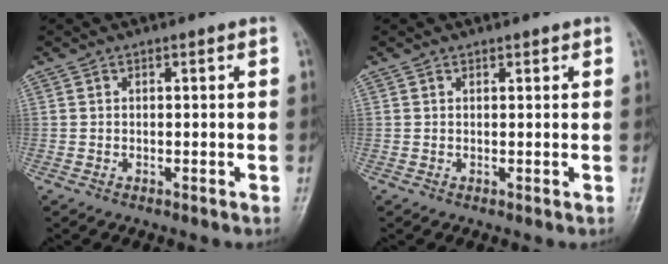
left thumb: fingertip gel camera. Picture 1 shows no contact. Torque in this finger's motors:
{"motor_torque": [-0.23, -0.14, 0.02, -0.09, -0.01]}